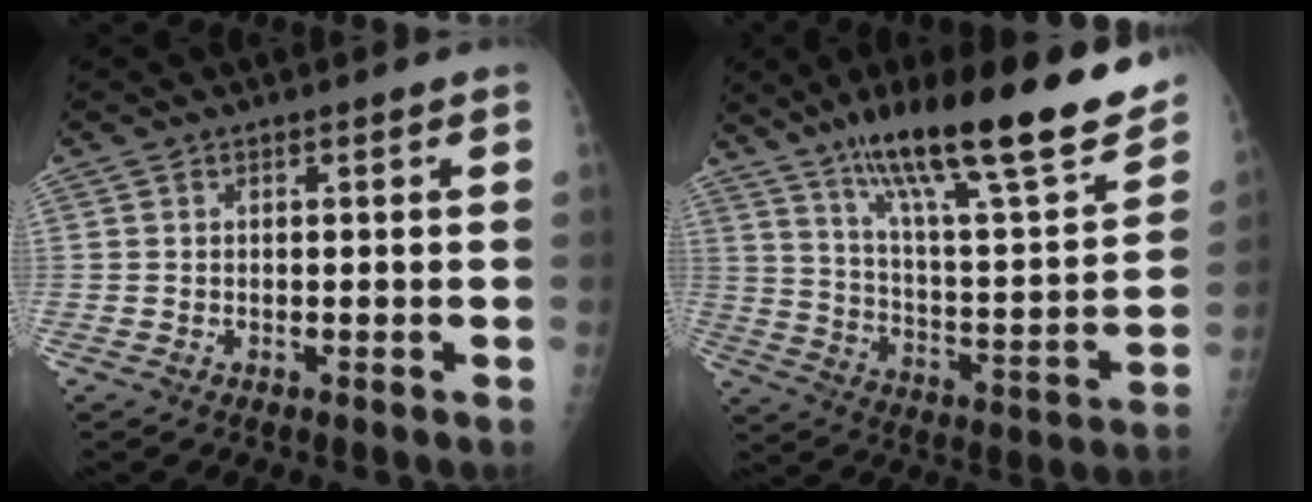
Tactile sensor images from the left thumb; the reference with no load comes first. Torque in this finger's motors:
{"motor_torque": [0.32, 0.19, 1.44, -1.33, 0.15]}